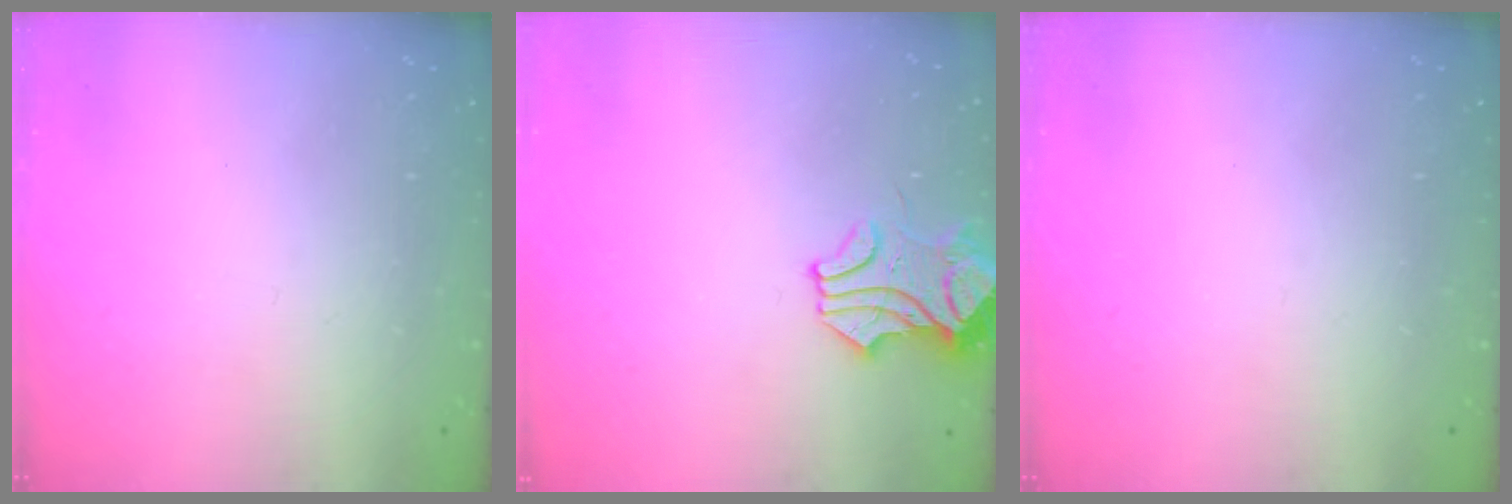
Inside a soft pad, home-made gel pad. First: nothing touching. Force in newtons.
{"total": 1.7, "press": 1.5, "slide": 0.8}
{"total": 0.0}